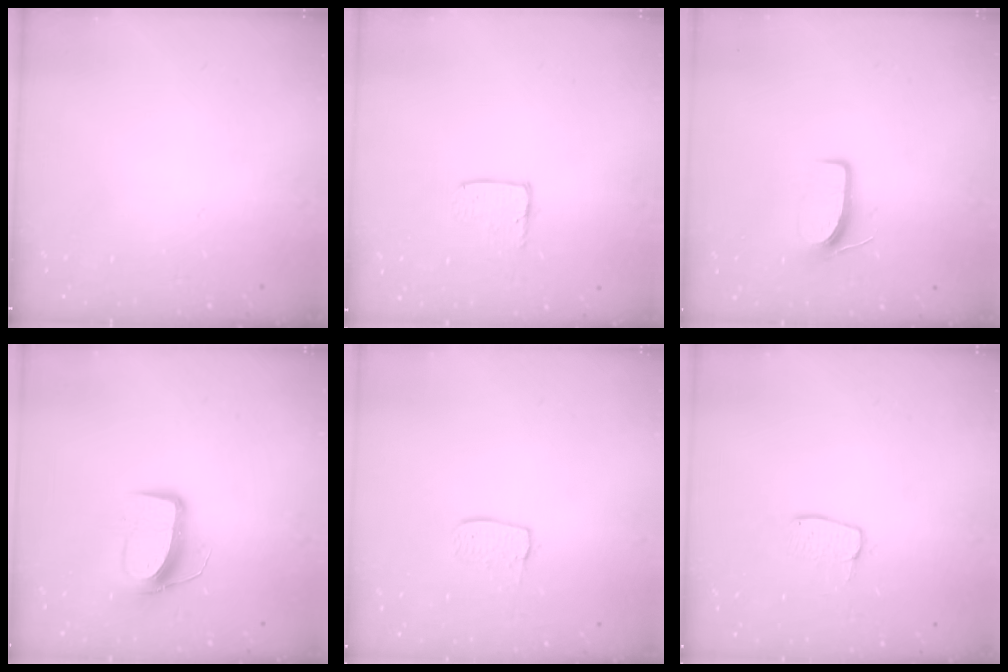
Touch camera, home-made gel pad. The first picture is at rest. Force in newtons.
{"total": 3.9, "press": 3.9, "slide": 0.4}
{"total": 7.0, "press": 7.0, "slide": 0.6}
{"total": 10.5, "press": 10.5, "slide": 0.8}
{"total": 6.6, "press": 6.5, "slide": 0.4}
{"total": 6.9, "press": 6.9, "slide": 0.4}